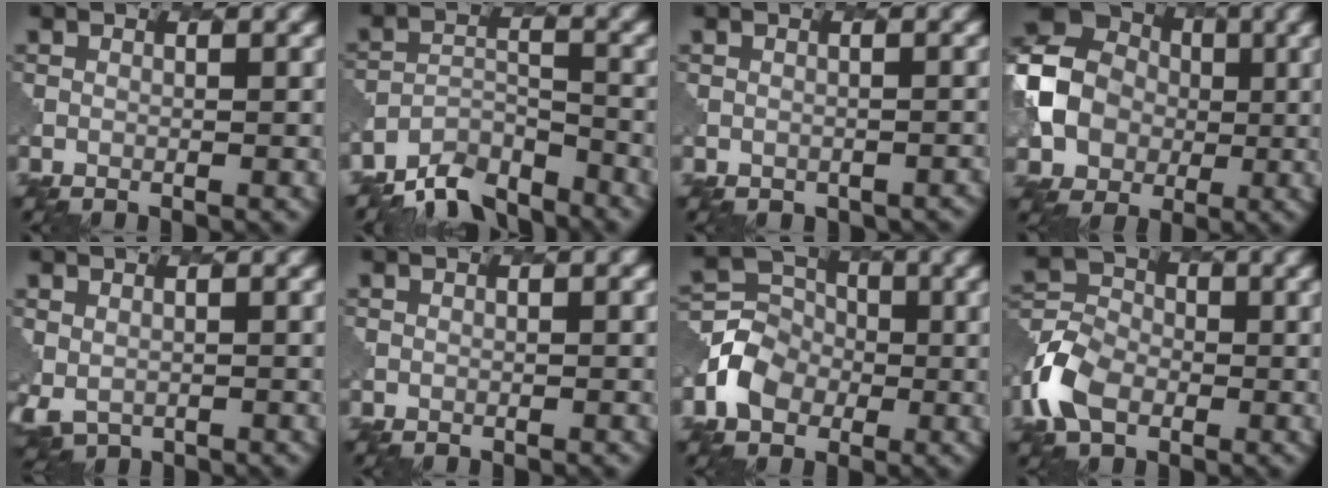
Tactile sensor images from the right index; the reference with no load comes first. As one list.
[{"total": 6.1, "force": [-5.6, 1.9, 1.5], "torque": [-0.023, -0.012, -0.104]}, {"total": 1.5, "force": [-1.2, 0.9, 0.1], "torque": [-0.006, -0.004, -0.007]}, {"total": 10.7, "force": [-0.2, 9.5, 5.0], "torque": [-0.116, -0.002, -0.033]}, {"total": 2.0, "force": [-0.2, 1.7, 1.1], "torque": [-0.021, -0.012, 0.009]}, {"total": 0.0}, {"total": 4.4, "force": [-1.5, 3.8, 1.6], "torque": [-0.034, 0.003, -0.038]}, {"total": 6.0, "force": [-2.5, 4.3, 3.3], "torque": [-0.082, 0.001, -0.057]}]